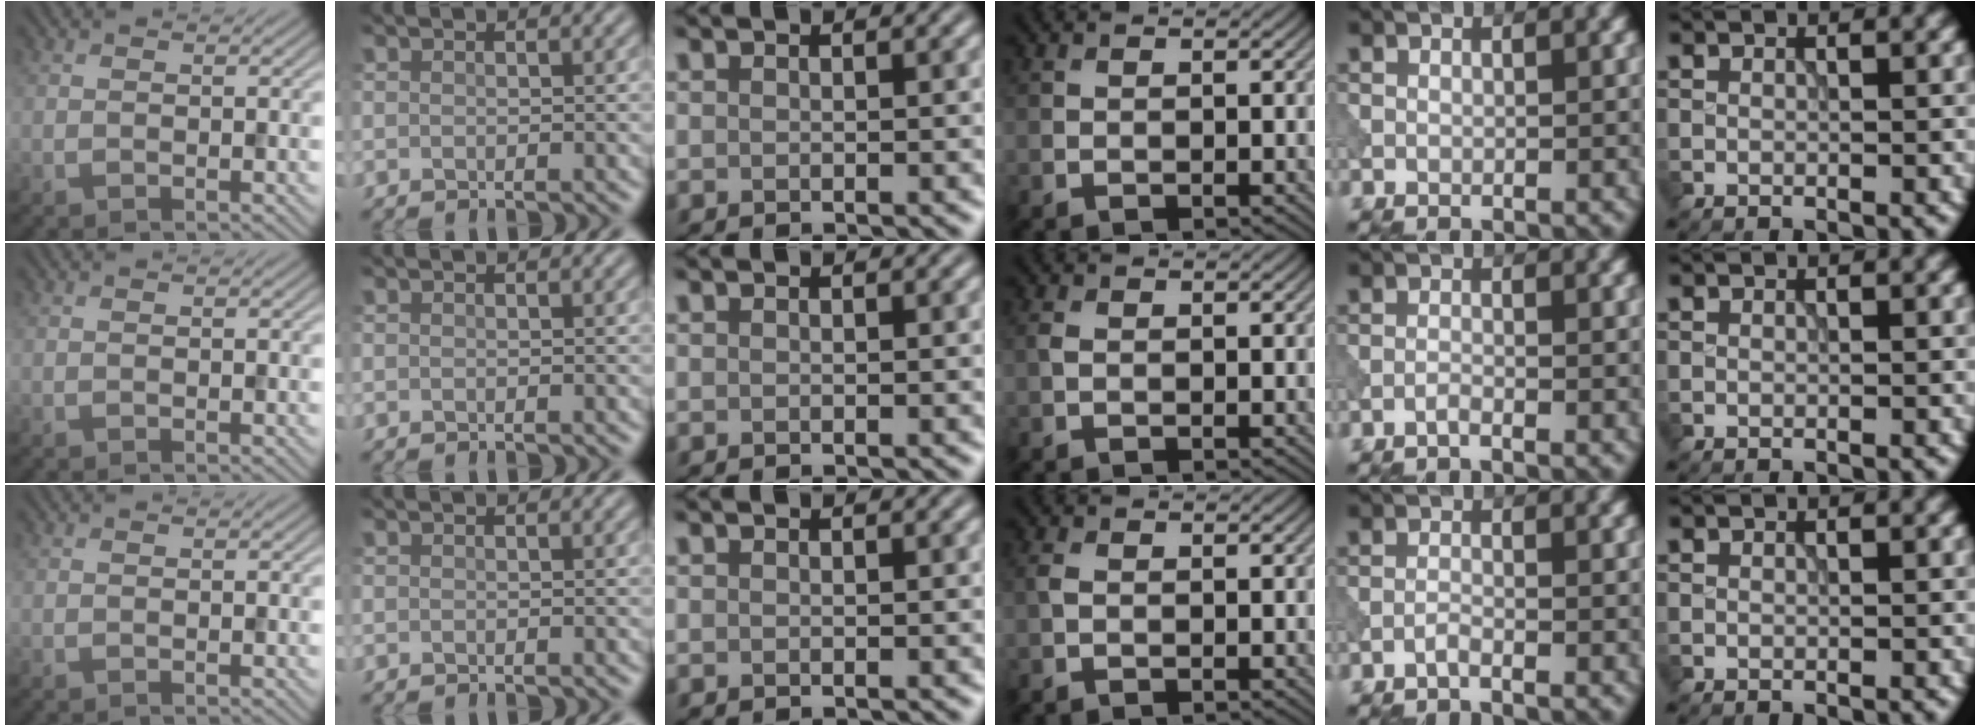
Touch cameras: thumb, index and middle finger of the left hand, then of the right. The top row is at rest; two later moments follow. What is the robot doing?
{"motion": "dispense", "object": "pipette"}